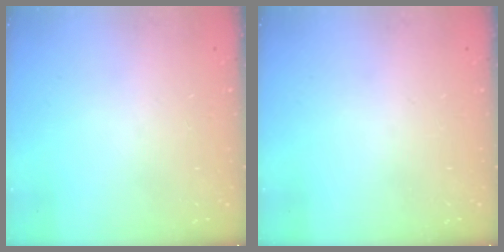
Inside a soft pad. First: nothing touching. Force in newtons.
{"total": 0.0}